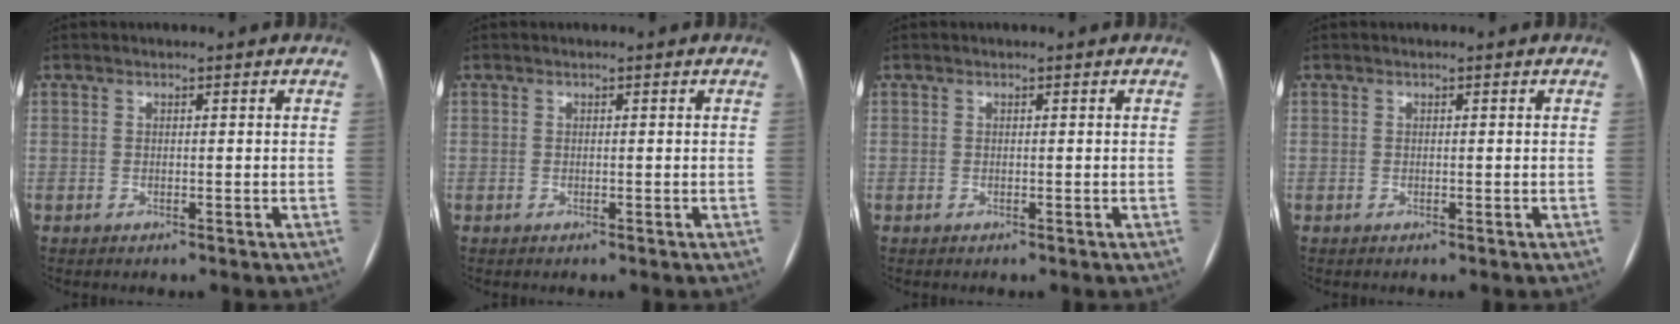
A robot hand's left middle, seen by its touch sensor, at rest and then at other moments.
{"total": 0.0}
{"total": 0.0}
{"total": 0.0}